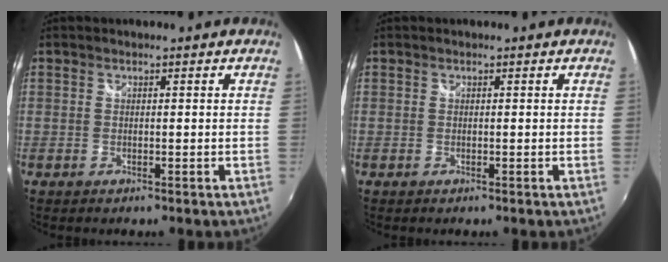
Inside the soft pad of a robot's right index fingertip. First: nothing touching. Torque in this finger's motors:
{"motor_torque": [0.00, 0.00, 0.01, 0.01]}